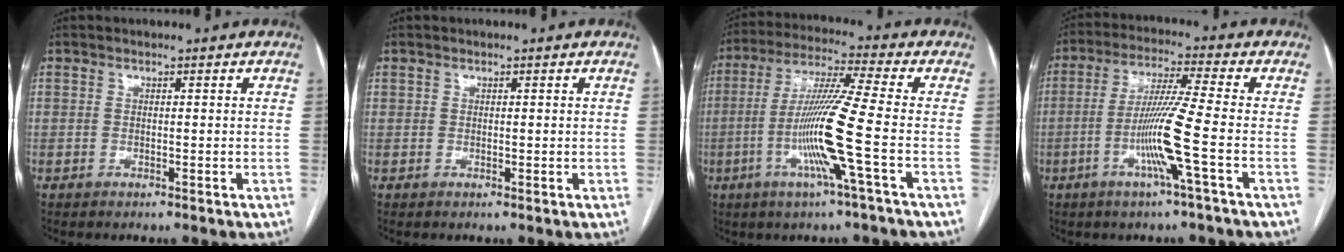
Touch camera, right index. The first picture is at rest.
{"total": 0.6, "force": [0.4, 0.4, 0.1], "torque": [0.008, -0.001, 0.006]}
{"total": 12.8, "force": [-3.3, -1.7, 12.2], "torque": [-0.239, -0.010, -0.072]}
{"total": 9.8, "force": [-3.0, -1.6, 9.2], "torque": [-0.179, -0.009, -0.062]}